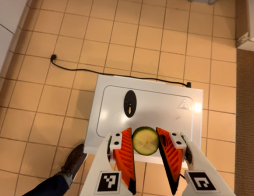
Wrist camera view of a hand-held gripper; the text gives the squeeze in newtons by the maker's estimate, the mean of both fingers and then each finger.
{"total": 7.1, "left": 6.6, "right": 7.6}